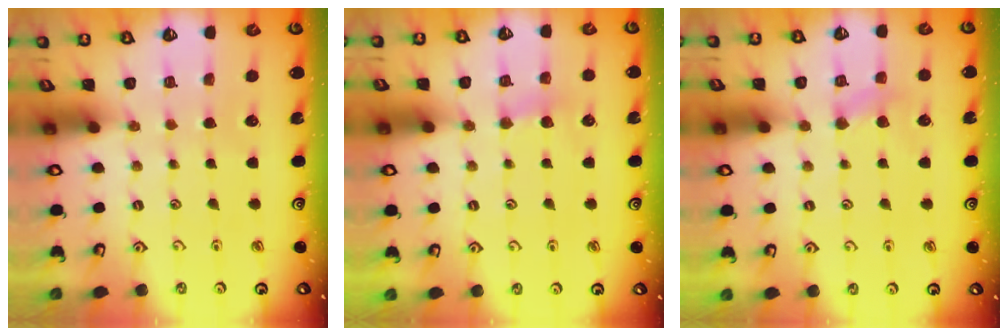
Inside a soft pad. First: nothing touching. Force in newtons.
{"total": 3.0, "press": 3.0, "slide": 0.4}
{"total": 3.3, "press": 3.3, "slide": 0.5}